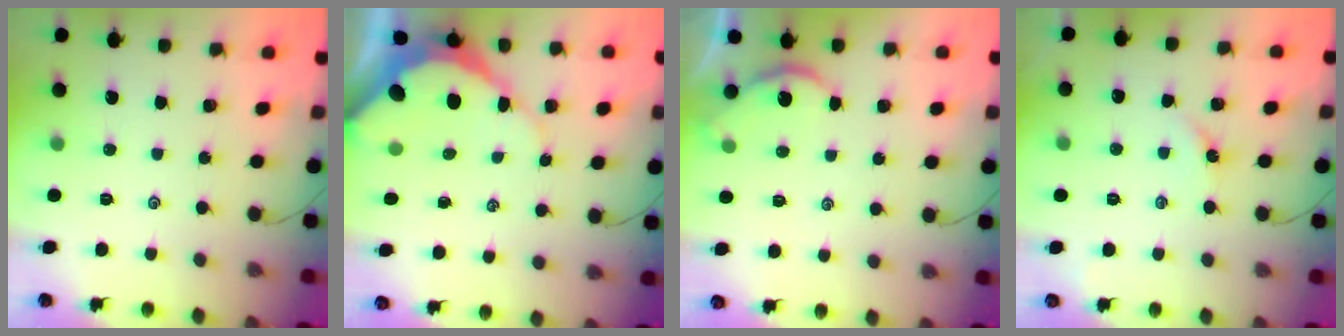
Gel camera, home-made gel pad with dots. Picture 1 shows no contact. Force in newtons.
{"total": 8.7, "press": 8.6, "slide": 0.7}
{"total": 2.9, "press": 2.9, "slide": 0.2}
{"total": 2.7, "press": 2.6, "slide": 0.5}